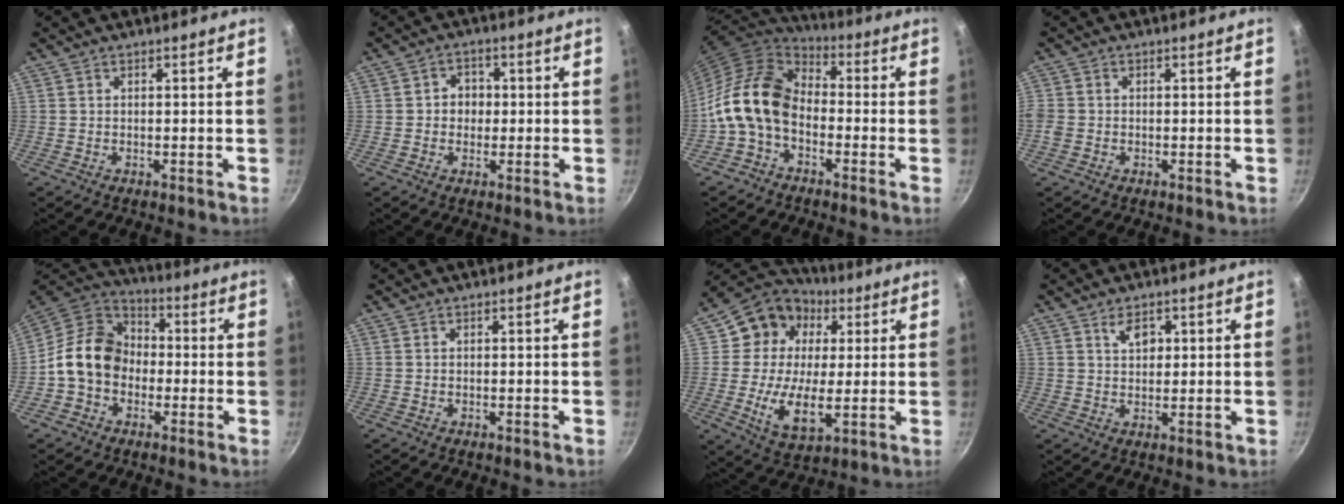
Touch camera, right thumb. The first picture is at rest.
{"total": 4.1, "force": [-0.1, 3.7, 1.8], "torque": [-0.001, 0.006, -0.006]}
{"total": 13.9, "force": [-3.1, 9.7, 9.4], "torque": [-0.154, 0.046, -0.083]}
{"total": 2.6, "force": [-0.7, 2.2, 1.2], "torque": [-0.023, 0.002, -0.016]}
{"total": 13.5, "force": [-1.8, 10.9, 7.8], "torque": [-0.095, 0.039, -0.051]}
{"total": 0.0}
{"total": 17.0, "force": [3.0, 13.0, 10.5], "torque": [-0.154, 0.006, 0.043]}
{"total": 3.8, "force": [1.6, 2.4, 2.5], "torque": [-0.027, -0.007, 0.028]}